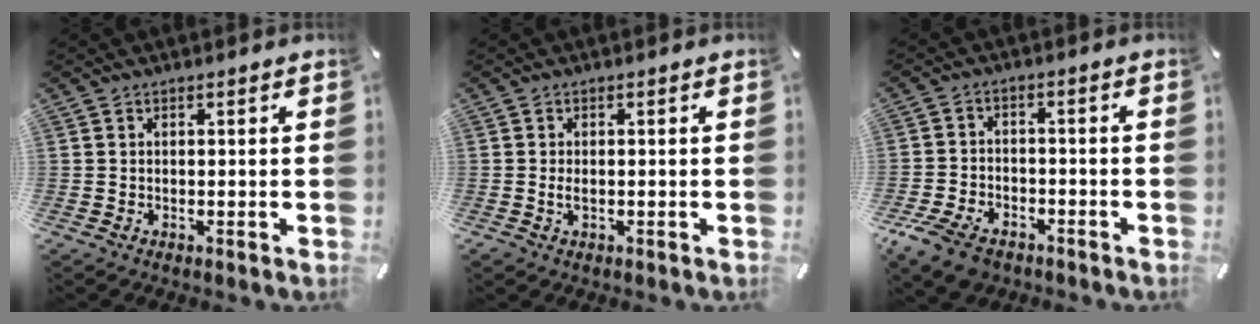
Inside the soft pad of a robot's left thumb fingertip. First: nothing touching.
{"total": 1.5, "force": [-0.2, 0.9, 1.1], "torque": [-0.030, -0.001, -0.008]}
{"total": 8.0, "force": [-5.0, 4.9, 3.8], "torque": [-0.084, 0.020, -0.093]}